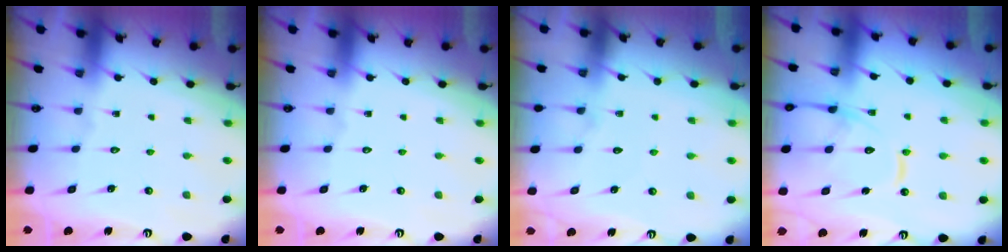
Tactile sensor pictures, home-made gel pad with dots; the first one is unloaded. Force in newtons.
{"total": 0.0}
{"total": 4.5, "press": 4.5, "slide": 0.5}
{"total": 15.5, "press": 15.4, "slide": 1.4}